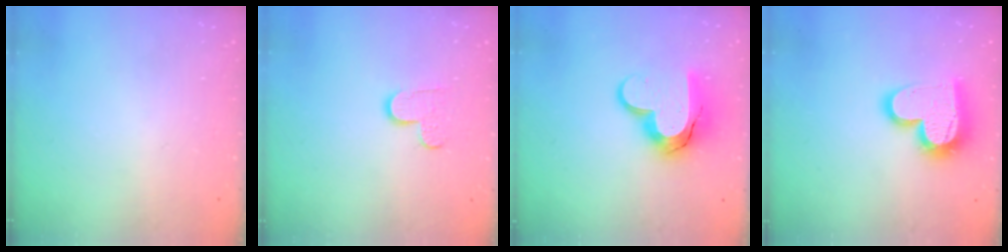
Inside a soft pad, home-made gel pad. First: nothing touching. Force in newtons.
{"total": 5.3, "press": 5.3, "slide": 0.3}
{"total": 14.2, "press": 14.1, "slide": 1.0}
{"total": 15.2, "press": 15.1, "slide": 1.4}